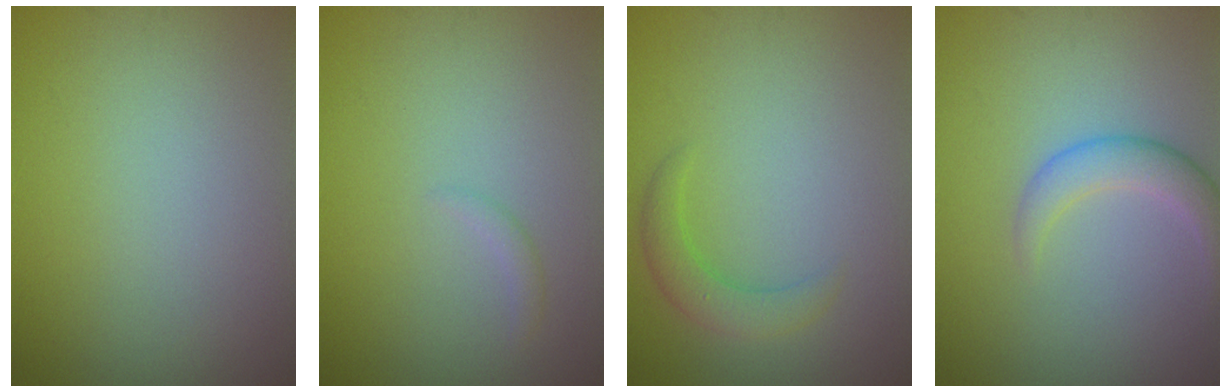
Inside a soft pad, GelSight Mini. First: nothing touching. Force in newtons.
{"total": 0.7, "press": 0.7, "slide": 0.1}
{"total": 2.5, "press": 2.5, "slide": 0.2}
{"total": 2.7, "press": 2.7, "slide": 0.2}